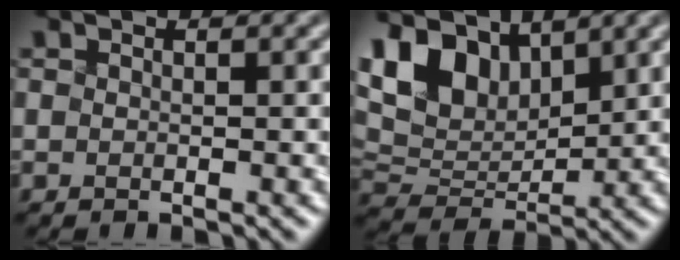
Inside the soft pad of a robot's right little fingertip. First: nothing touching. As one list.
[{"total": 8.9, "force": [4.1, 5.3, 5.9], "torque": [-0.135, 0.014, 0.075]}]